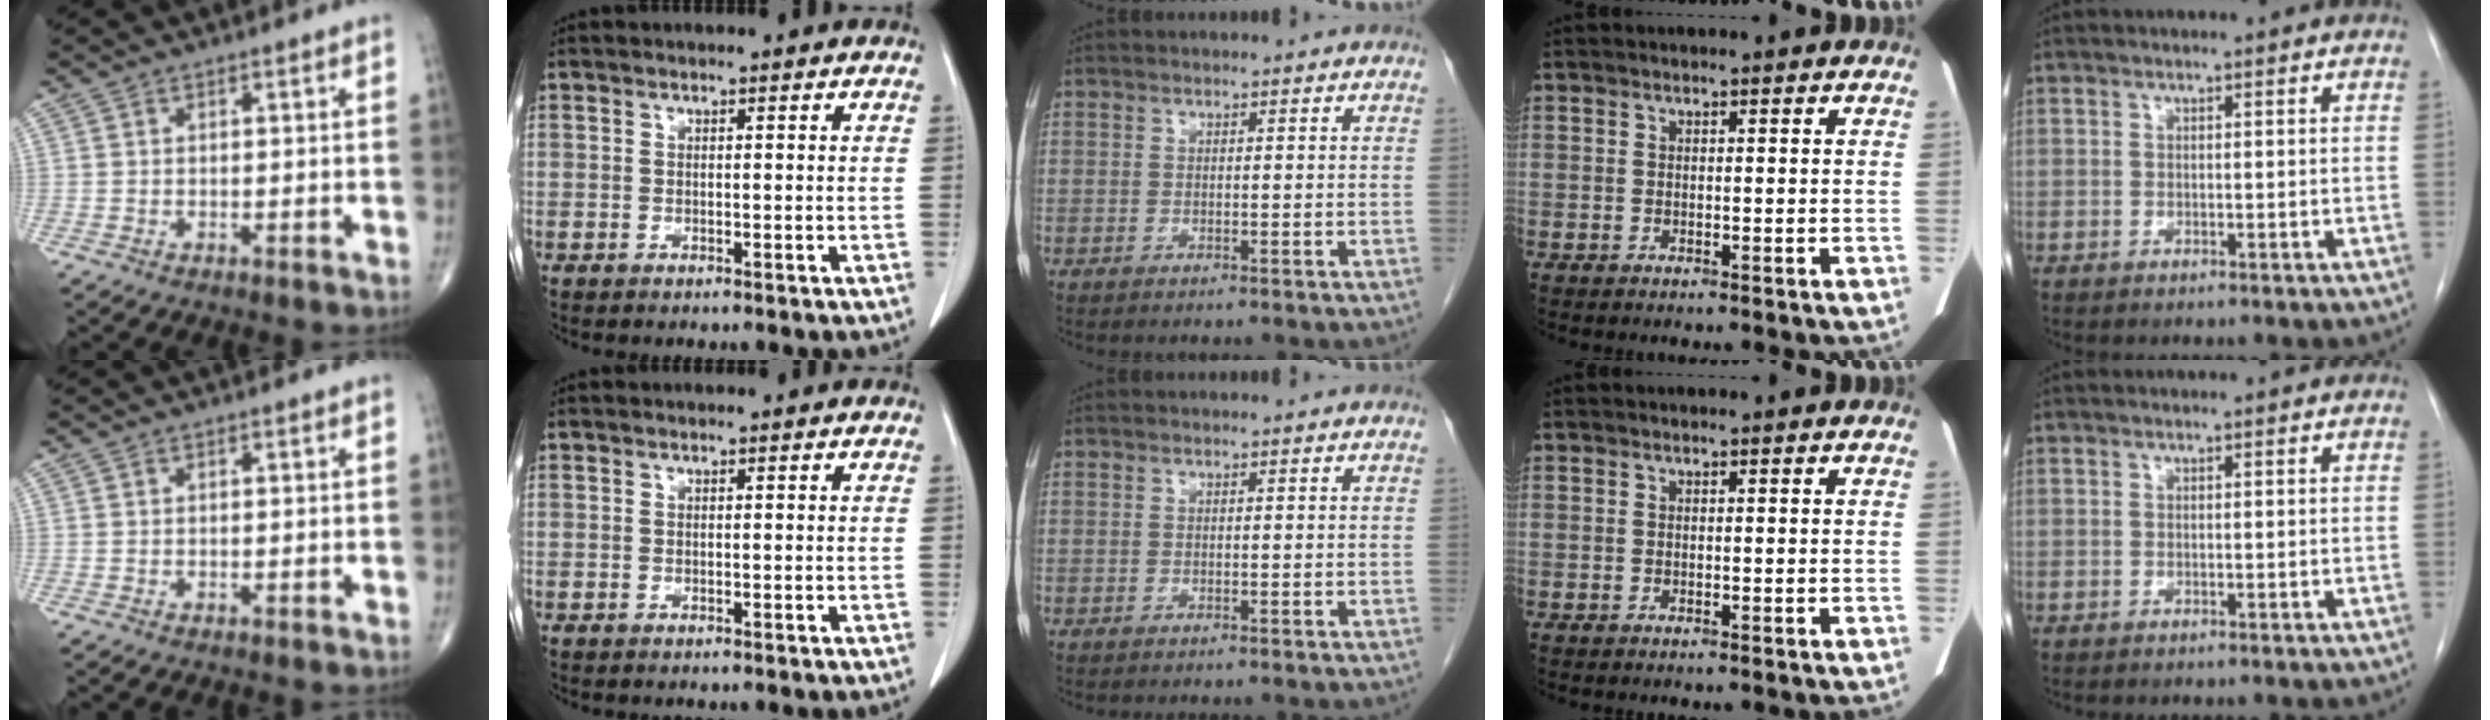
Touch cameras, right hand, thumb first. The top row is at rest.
{}